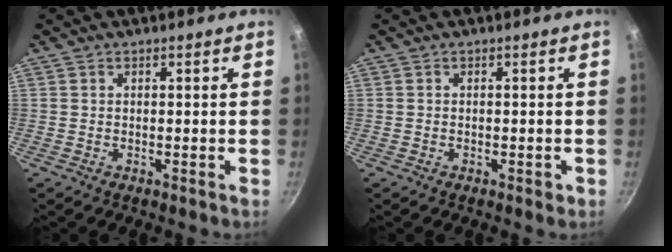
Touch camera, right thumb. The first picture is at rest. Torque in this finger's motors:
{"motor_torque": [-0.32, 0.07, -0.37, -0.01, 0.05]}